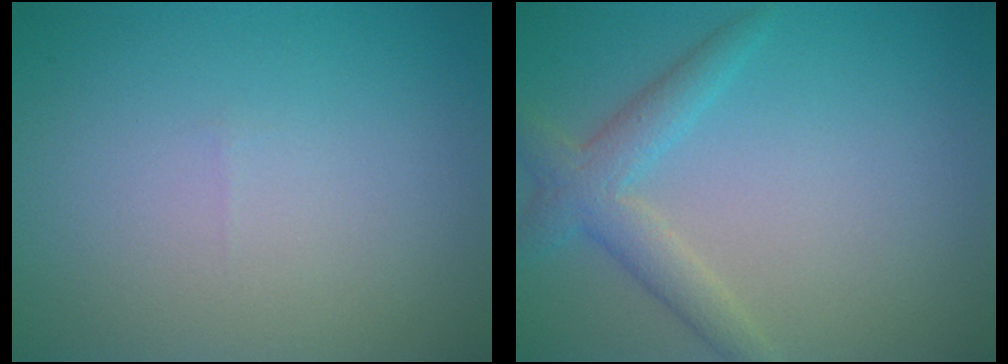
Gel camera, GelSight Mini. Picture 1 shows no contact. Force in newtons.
{"total": 3.1, "press": 3.1, "slide": 0.2}